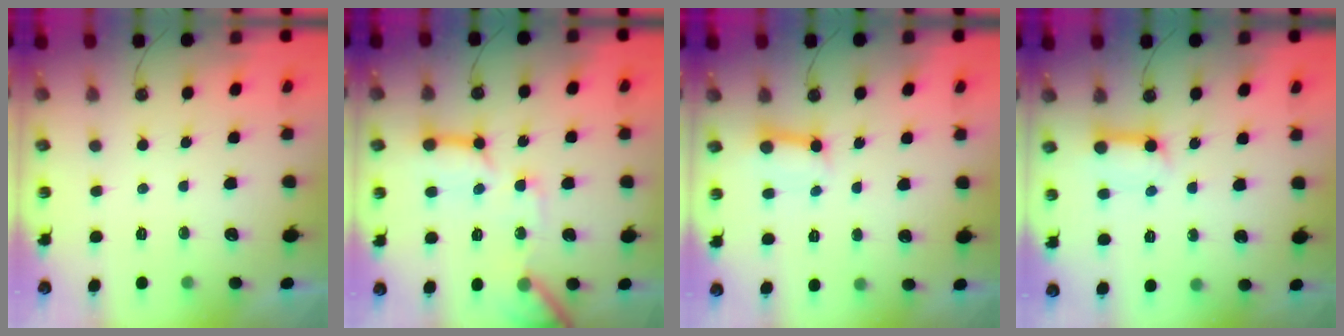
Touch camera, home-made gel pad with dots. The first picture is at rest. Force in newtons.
{"total": 15.8, "press": 15.7, "slide": 1.8}
{"total": 5.5, "press": 5.5, "slide": 0.8}
{"total": 9.6, "press": 9.5, "slide": 1.1}